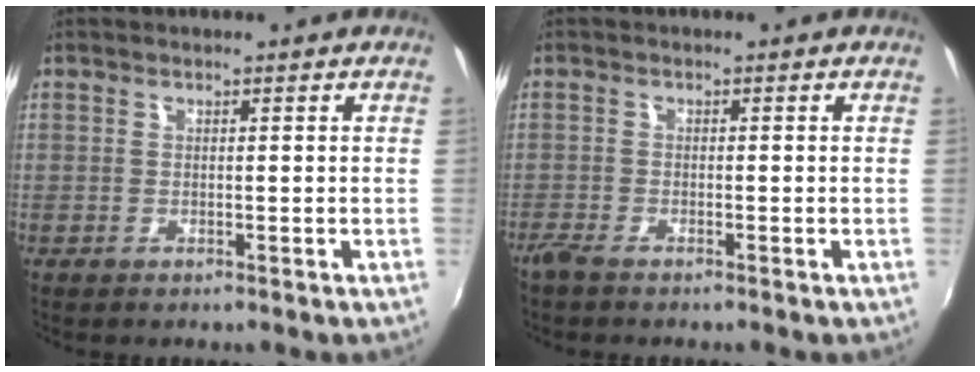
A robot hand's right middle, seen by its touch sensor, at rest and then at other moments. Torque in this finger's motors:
{"motor_torque": [1.11, -1.03, 0.65, 0.21]}